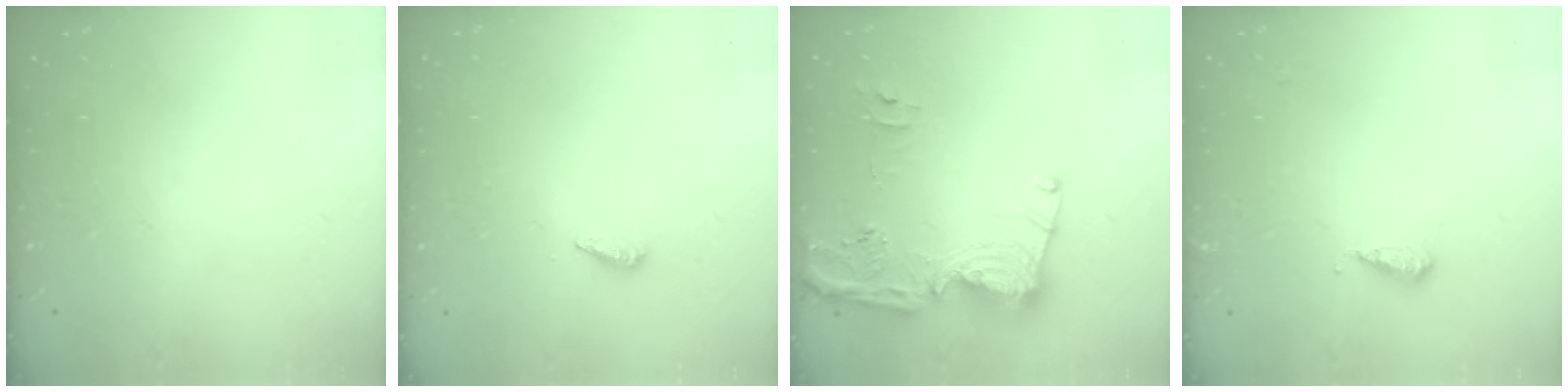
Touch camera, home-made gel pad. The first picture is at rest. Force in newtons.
{"total": 2.9, "press": 2.9, "slide": 0.3}
{"total": 16.3, "press": 16.2, "slide": 1.5}
{"total": 3.7, "press": 3.6, "slide": 1.0}